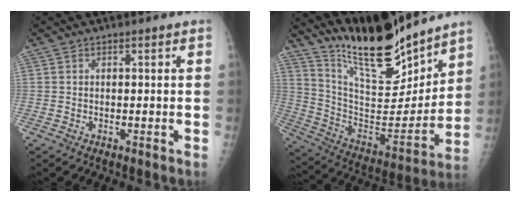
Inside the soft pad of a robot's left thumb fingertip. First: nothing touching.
{"total": 21.4, "force": [17.7, 5.8, 10.6], "torque": [-0.133, -0.107, 0.309]}